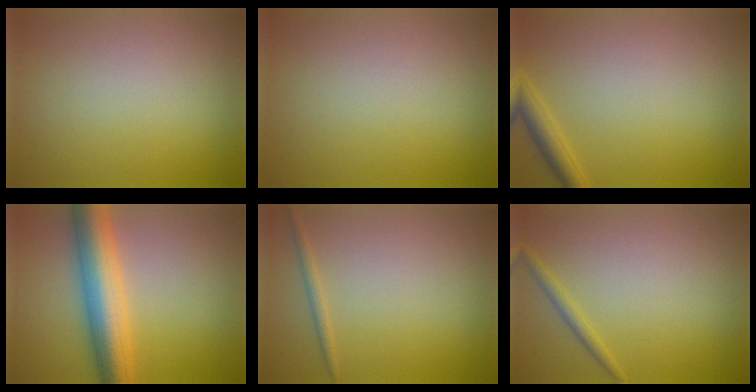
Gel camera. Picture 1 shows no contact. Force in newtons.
{"total": 0.0}
{"total": 2.0, "press": 2.0, "slide": 0.1}
{"total": 7.6, "press": 7.6, "slide": 0.2}
{"total": 0.9, "press": 0.9, "slide": 0.1}
{"total": 1.2, "press": 1.2, "slide": 0.0}